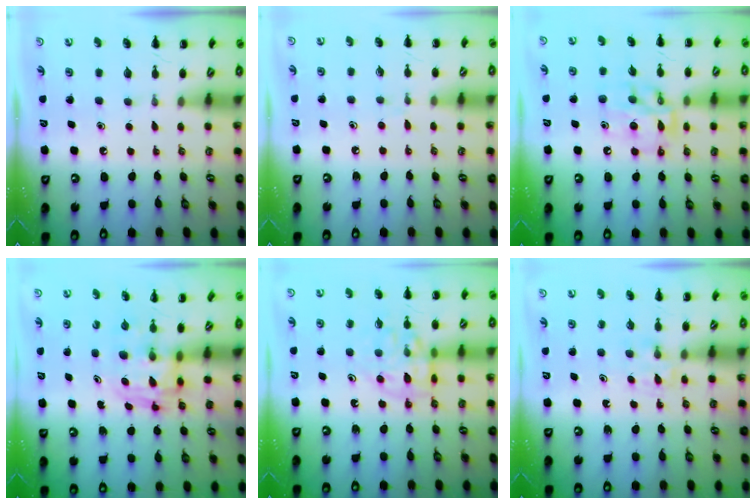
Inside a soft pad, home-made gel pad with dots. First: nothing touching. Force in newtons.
{"total": 3.9, "press": 3.5, "slide": 1.7}
{"total": 12.9, "press": 12.7, "slide": 2.1}
{"total": 3.7, "press": 3.7, "slide": 0.6}
{"total": 11.2, "press": 11.0, "slide": 1.9}
{"total": 3.8, "press": 3.6, "slide": 1.3}